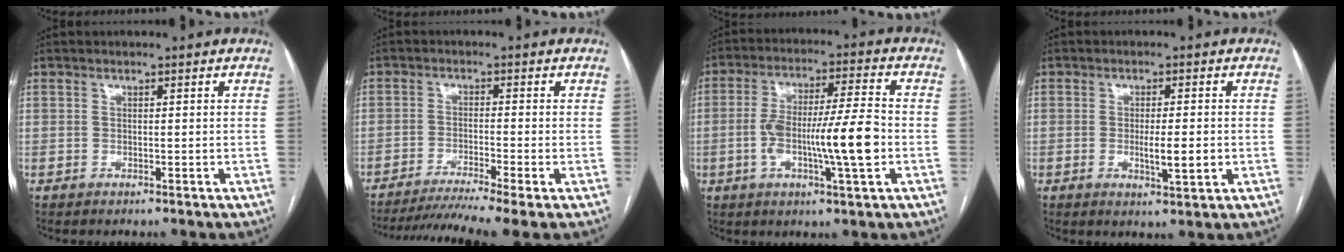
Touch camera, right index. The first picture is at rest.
{"total": 9.3, "force": [-7.4, -1.1, 5.6], "torque": [-0.089, -0.017, -0.119]}
{"total": 12.8, "force": [-2.6, 1.0, 12.5], "torque": [-0.223, 0.007, -0.047]}
{"total": 4.7, "force": [-0.8, 0.7, 4.6], "torque": [-0.080, -0.008, -0.010]}